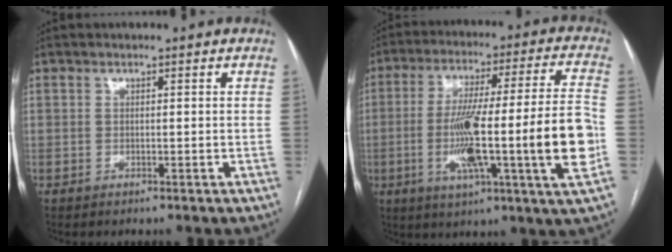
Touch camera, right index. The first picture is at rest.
{"total": 21.5, "force": [-4.2, -0.1, 21.1], "torque": [-0.310, 0.002, -0.073]}